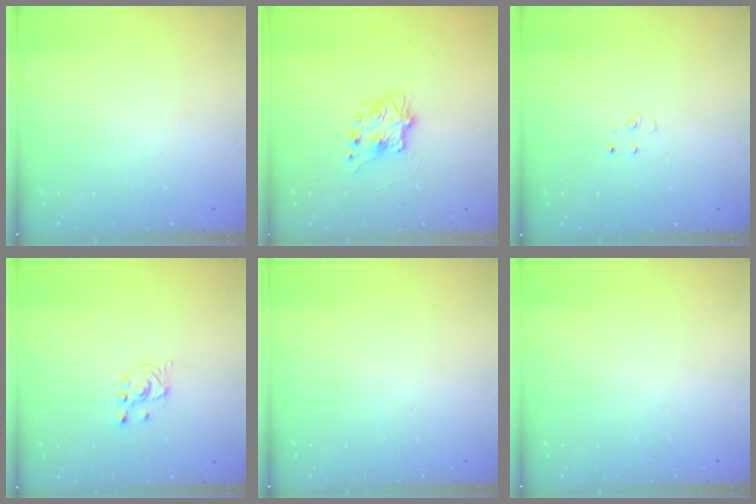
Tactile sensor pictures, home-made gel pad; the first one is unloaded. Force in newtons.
{"total": 7.8, "press": 7.8, "slide": 0.3}
{"total": 2.9, "press": 2.9, "slide": 0.2}
{"total": 2.6, "press": 2.5, "slide": 0.3}
{"total": 0.0}
{"total": 0.0}